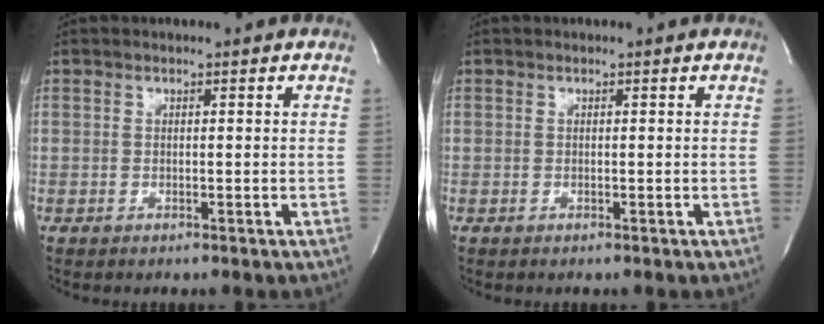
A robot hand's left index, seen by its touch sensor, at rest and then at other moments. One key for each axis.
{"total": 0.0}